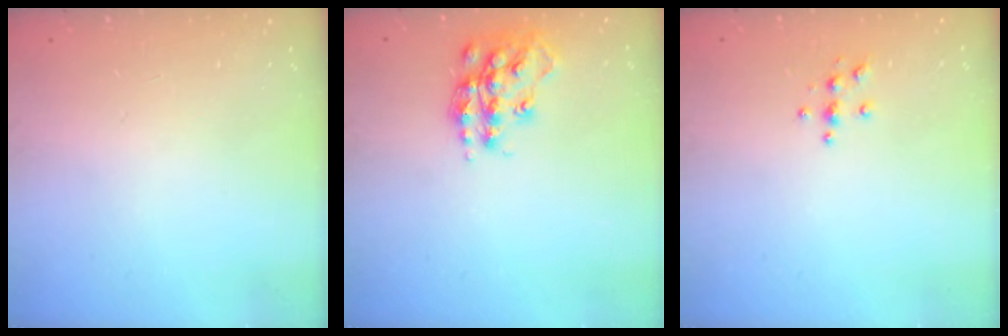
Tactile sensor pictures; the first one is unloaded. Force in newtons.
{"total": 14.7, "press": 14.7, "slide": 0.9}
{"total": 3.8, "press": 3.8, "slide": 0.4}